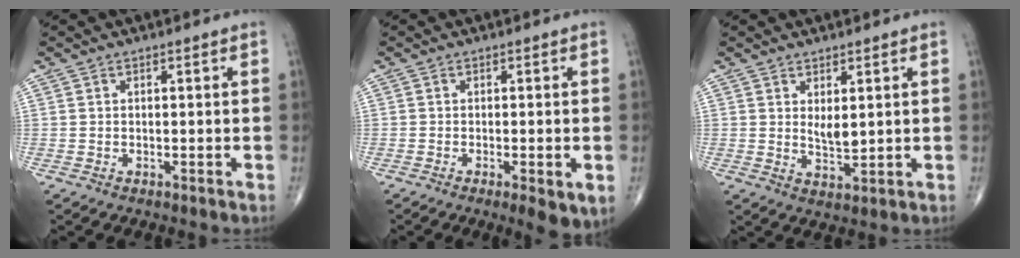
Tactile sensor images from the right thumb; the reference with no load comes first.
{"total": 5.2, "force": [-1.6, 1.4, 4.8], "torque": [-0.075, -0.014, -0.024]}
{"total": 3.6, "force": [1.1, 1.6, 3.1], "torque": [-0.050, -0.017, 0.024]}